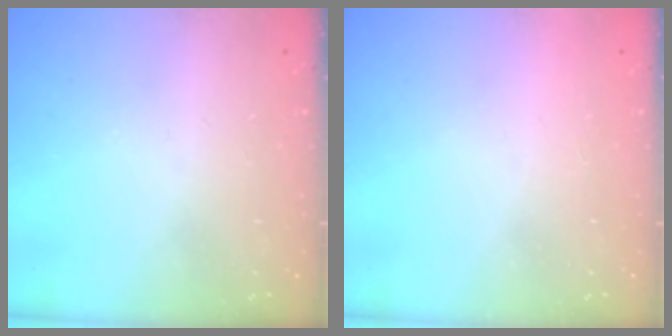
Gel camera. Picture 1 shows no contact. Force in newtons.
{"total": 1.5, "press": 1.5, "slide": 0.1}